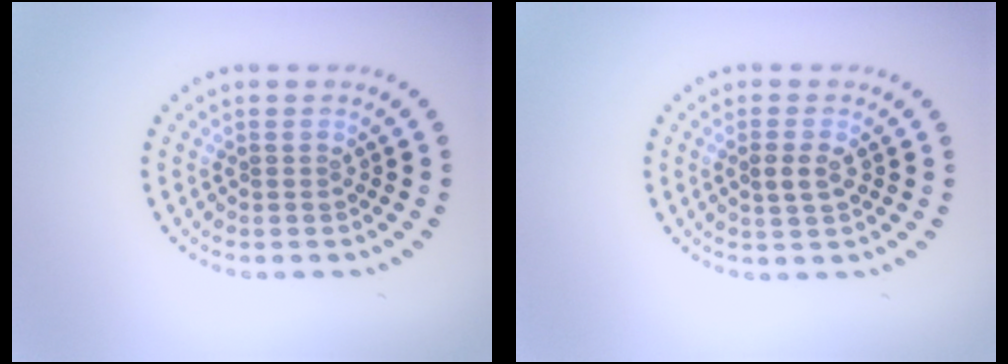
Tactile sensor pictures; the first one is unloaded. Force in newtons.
{"total": 1.7, "press": 1.7, "slide": 0.3}